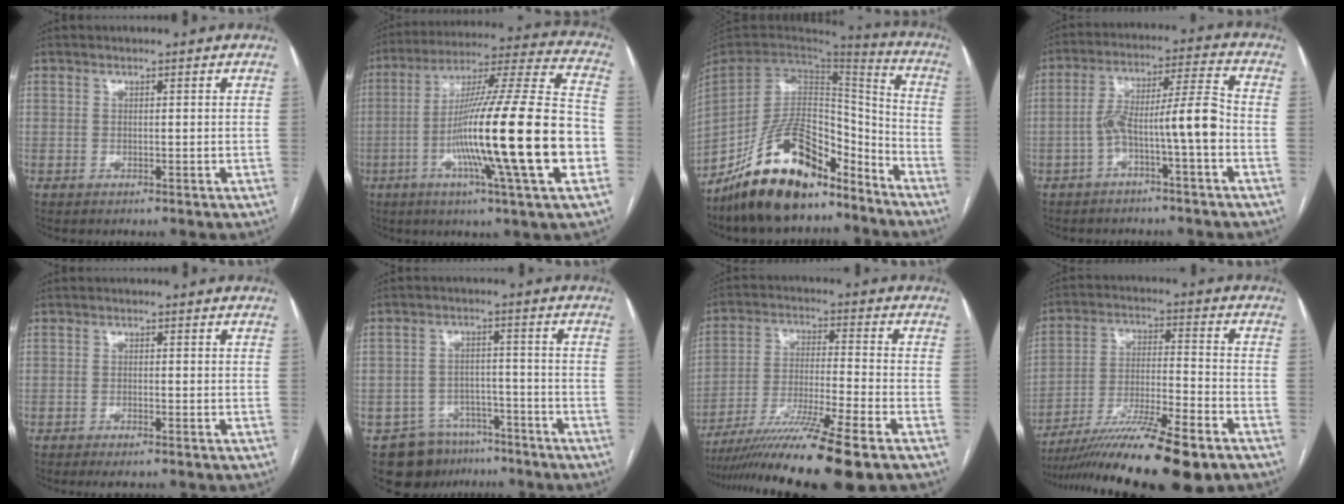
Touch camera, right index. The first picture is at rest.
{"total": 25.3, "force": [-6.2, 0.1, 24.6], "torque": [-0.384, -0.016, -0.118]}
{"total": 19.8, "force": [-14.7, 7.4, 11.0], "torque": [-0.218, 0.020, -0.261]}
{"total": 9.3, "force": [-3.2, 0.3, 8.8], "torque": [-0.151, 0.038, -0.052]}
{"total": 2.3, "force": [-1.8, 0.4, 1.5], "torque": [-0.023, -0.003, -0.026]}
{"total": 9.6, "force": [-7.2, 6.1, 1.6], "torque": [-0.023, 0.021, -0.102]}
{"total": 16.7, "force": [-12.6, -1.1, 10.9], "torque": [-0.192, -0.034, -0.215]}
{"total": 20.1, "force": [-15.1, 1.8, 13.2], "torque": [-0.205, -0.025, -0.254]}